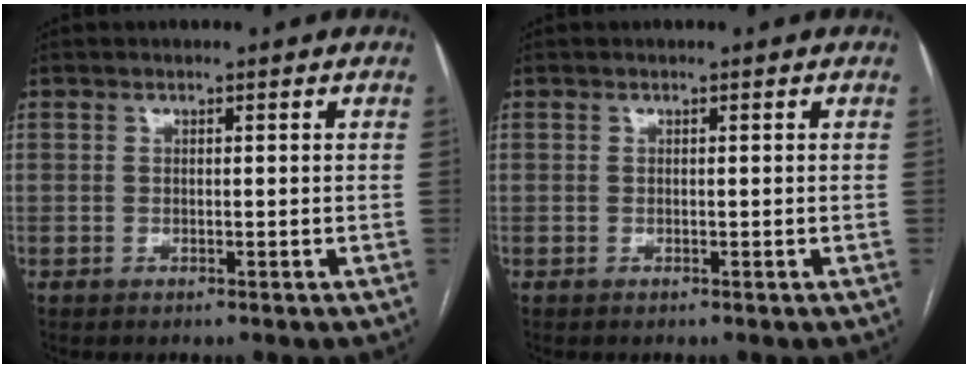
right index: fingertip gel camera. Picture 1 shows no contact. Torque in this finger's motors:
{"motor_torque": [0.00, 0.00, 0.00, 0.00]}